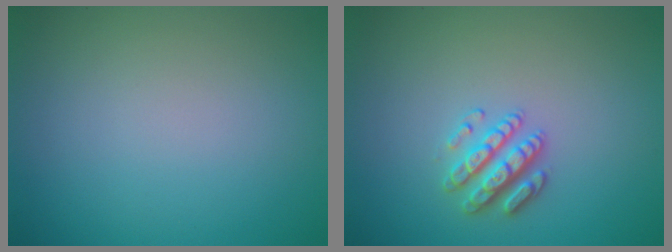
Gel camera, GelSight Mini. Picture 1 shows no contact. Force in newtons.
{"total": 2.6, "press": 2.6, "slide": 0.5}